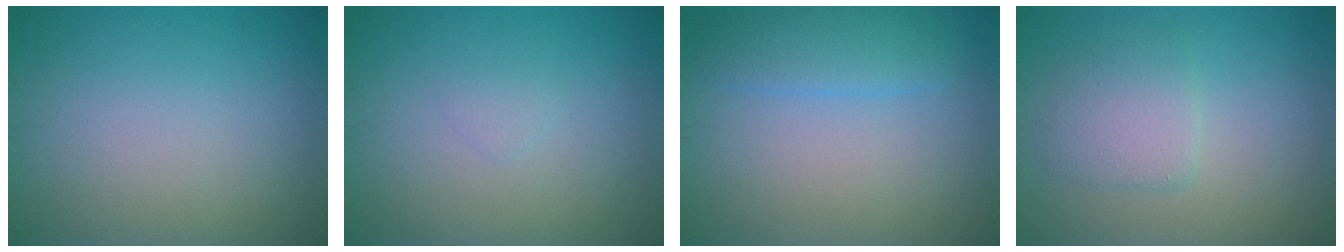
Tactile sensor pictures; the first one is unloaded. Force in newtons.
{"total": 0.6, "press": 0.6, "slide": 0.0}
{"total": 2.8, "press": 2.8, "slide": 0.3}
{"total": 2.9, "press": 2.9, "slide": 0.3}